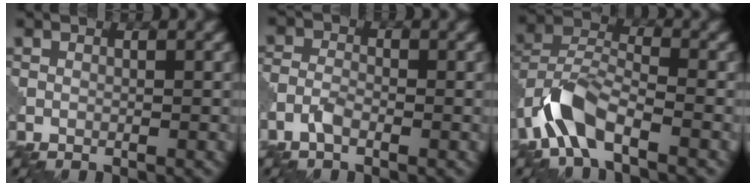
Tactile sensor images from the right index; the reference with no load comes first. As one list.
[{"total": 1.9, "force": [-1.1, 0.9, 1.2], "torque": [-0.026, 0.003, -0.030]}, {"total": 6.1, "force": [-3.6, 2.6, 4.2], "torque": [-0.084, 0.005, -0.079]}]